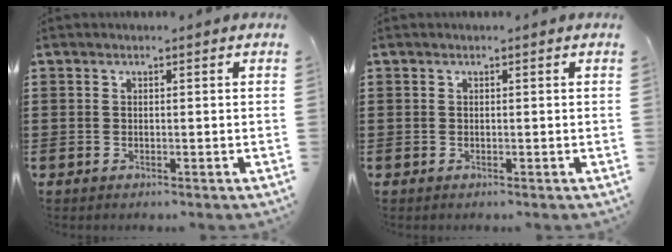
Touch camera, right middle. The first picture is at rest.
{"total": 0.0}